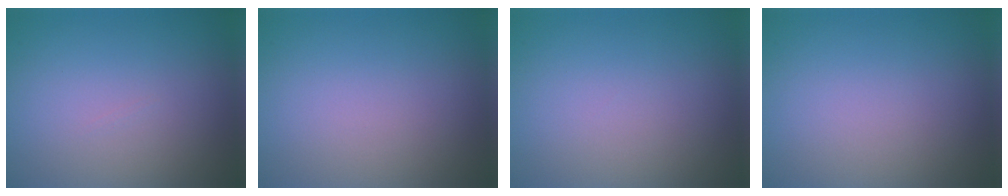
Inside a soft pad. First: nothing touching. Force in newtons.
{"total": 0.0}
{"total": 0.0}
{"total": 0.0}